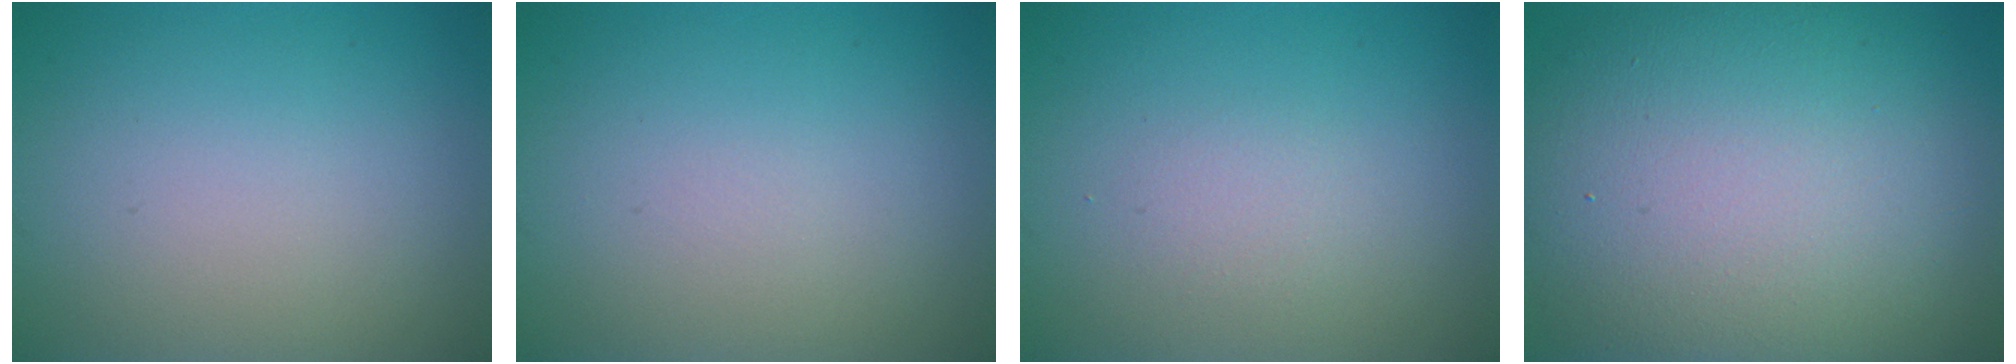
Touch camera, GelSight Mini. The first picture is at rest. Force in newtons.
{"total": 0.0}
{"total": 1.1, "press": 1.1, "slide": 0.1}
{"total": 15.3, "press": 15.3, "slide": 1.0}